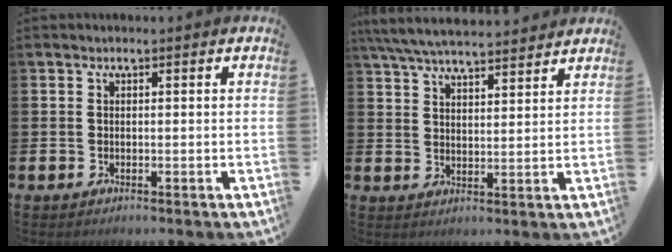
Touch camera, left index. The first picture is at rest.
{"total": 6.5, "force": [6.2, 0.6, 1.6], "torque": [-0.054, -0.029, 0.113]}